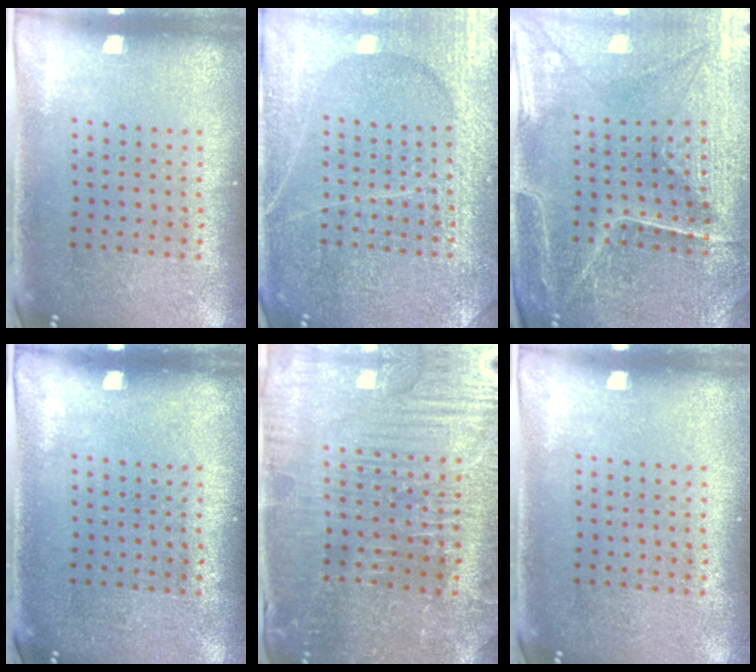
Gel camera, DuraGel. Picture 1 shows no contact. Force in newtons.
{"total": 3.7, "press": 3.7, "slide": 0.4}
{"total": 3.4, "press": 3.4, "slide": 0.4}
{"total": 0.0}
{"total": 3.7, "press": 3.7, "slide": 0.5}
{"total": 0.0}